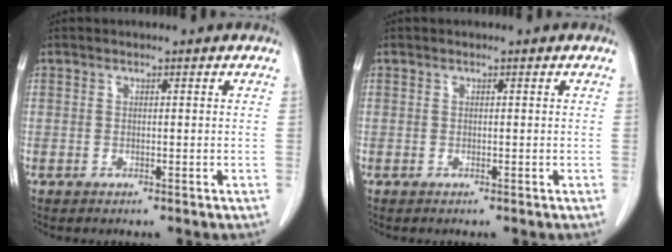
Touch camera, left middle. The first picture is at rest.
{"total": 0.0}